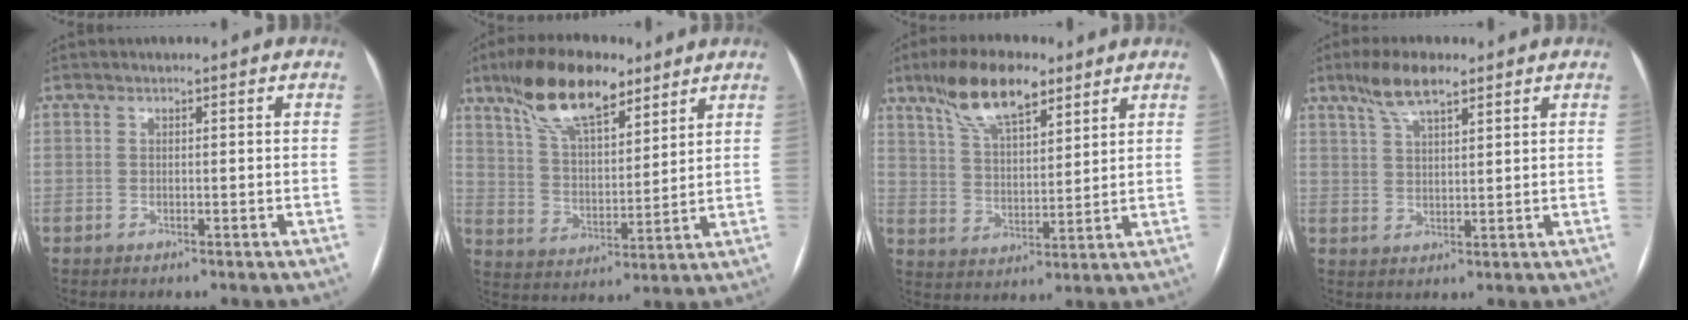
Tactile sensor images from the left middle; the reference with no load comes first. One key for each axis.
{"total": 14.1, "fx": 9.7, "fy": 4.9, "fz": 8.9, "tx": -0.166, "ty": 0.021, "tz": 0.179}
{"total": 11.6, "fx": 7.9, "fy": 3.8, "fz": 7.6, "tx": -0.142, "ty": 0.017, "tz": 0.146}
{"total": 6.5, "fx": 4.6, "fy": 1.5, "fz": 4.3, "tx": -0.091, "ty": 0.012, "tz": 0.086}